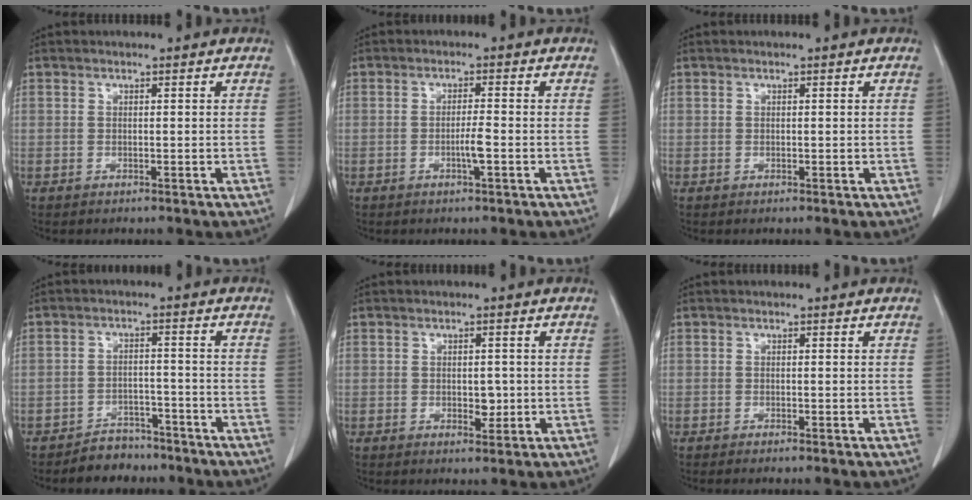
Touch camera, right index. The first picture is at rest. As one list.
[{"total": 2.5, "force": [-0.9, -0.1, 2.3], "torque": [-0.044, -0.001, -0.016]}, {"total": 0.0}, {"total": 5.1, "force": [-4.4, 2.5, 0.3], "torque": [-0.003, 0.006, -0.070]}, {"total": 2.4, "force": [-0.4, 1.4, 2.0], "torque": [-0.027, 0.000, 0.000]}, {"total": 1.3, "force": [-1.1, -0.2, 0.7], "torque": [-0.010, 0.000, -0.014]}]